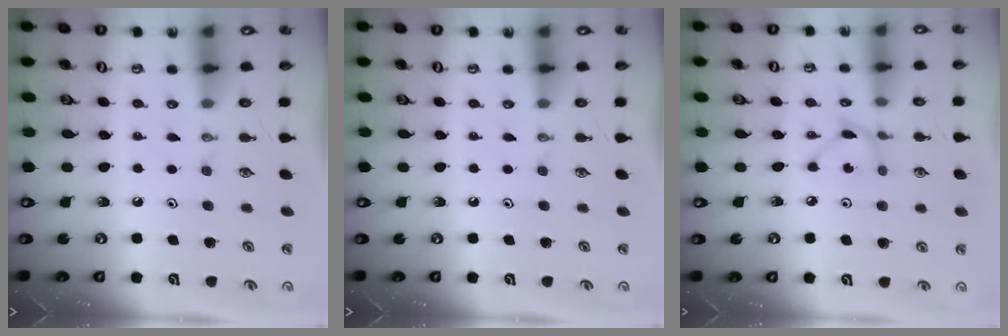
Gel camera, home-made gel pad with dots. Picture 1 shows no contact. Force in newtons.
{"total": 0.0}
{"total": 3.3, "press": 3.3, "slide": 0.1}